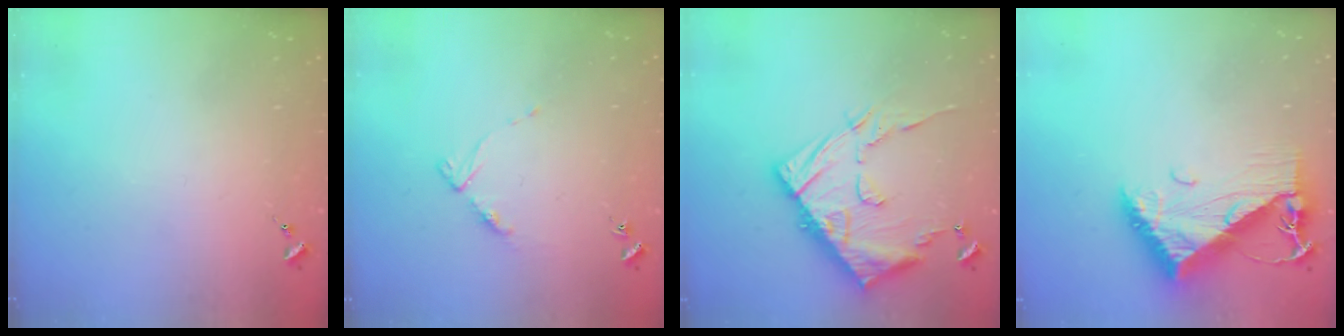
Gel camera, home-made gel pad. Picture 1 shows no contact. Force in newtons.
{"total": 5.2, "press": 5.1, "slide": 0.7}
{"total": 17.0, "press": 16.9, "slide": 1.5}
{"total": 10.2, "press": 10.2, "slide": 1.0}